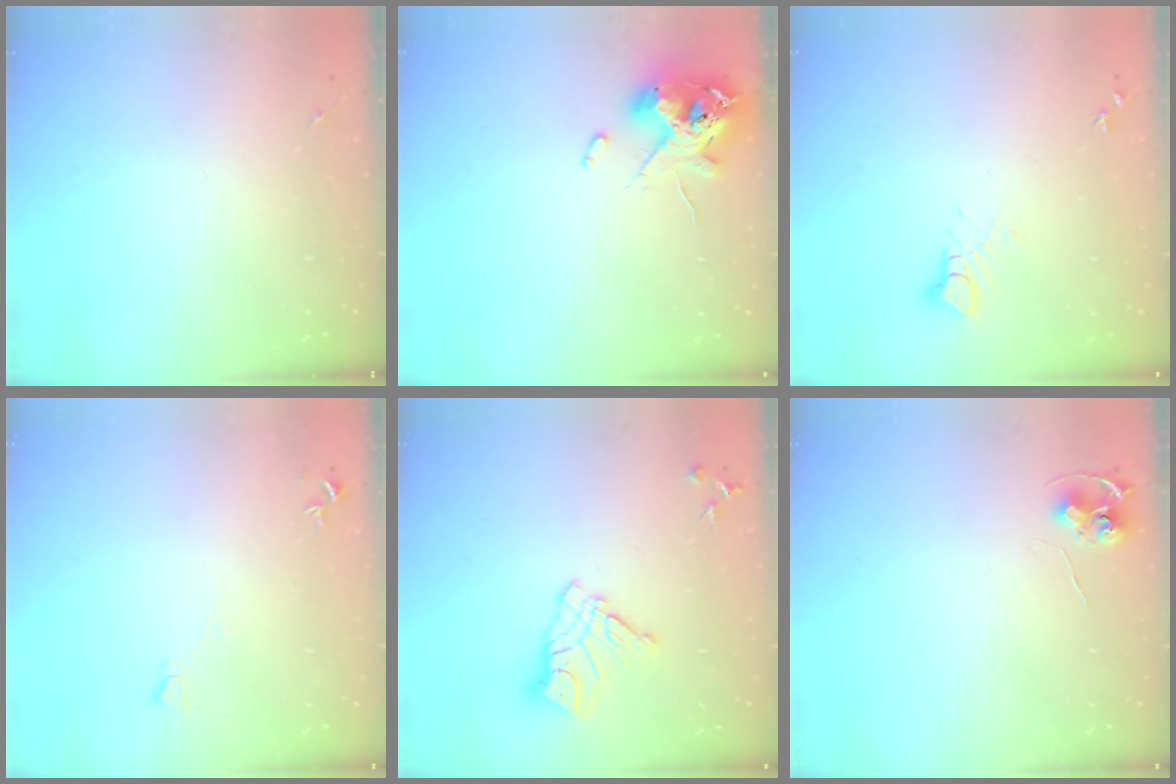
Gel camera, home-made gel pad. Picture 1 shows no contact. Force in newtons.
{"total": 12.0, "press": 11.9, "slide": 1.9}
{"total": 4.1, "press": 4.1, "slide": 0.2}
{"total": 4.9, "press": 4.9, "slide": 0.6}
{"total": 11.6, "press": 11.6, "slide": 0.7}
{"total": 6.9, "press": 6.9, "slide": 0.5}